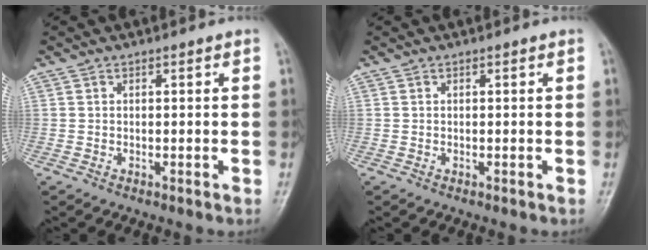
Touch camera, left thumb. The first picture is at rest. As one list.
[{"total": 0.0}]